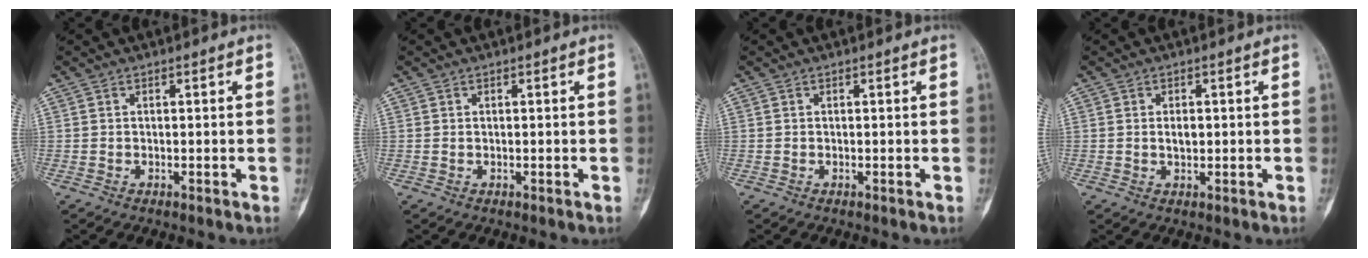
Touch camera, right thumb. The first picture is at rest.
{"total": 0.0}
{"total": 0.0}
{"total": 1.9, "force": [0.1, 1.1, 1.5], "torque": [-0.019, 0.000, 0.003]}